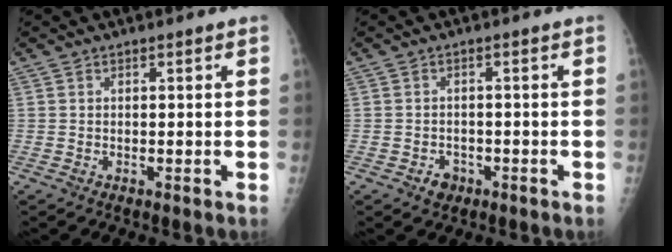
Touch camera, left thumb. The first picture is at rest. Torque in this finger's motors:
{"motor_torque": [-0.34, 0.19, -0.11, 0.02, -0.01]}